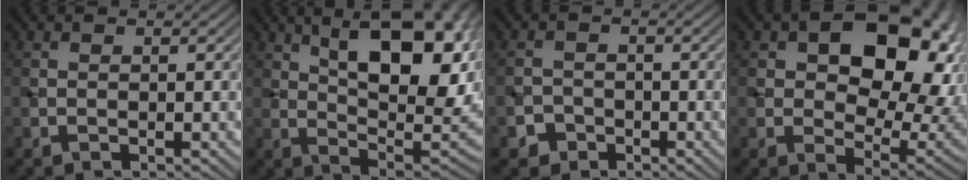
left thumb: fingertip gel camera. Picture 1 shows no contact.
{"total": 15.9, "force": [6.6, 6.3, 13.1], "torque": [-0.212, 0.003, 0.112]}
{"total": 2.1, "force": [-1.4, 1.6, 0.4], "torque": [0.001, 0.004, -0.030]}
{"total": 16.4, "force": [5.2, 9.8, 12.1], "torque": [-0.151, 0.001, 0.083]}